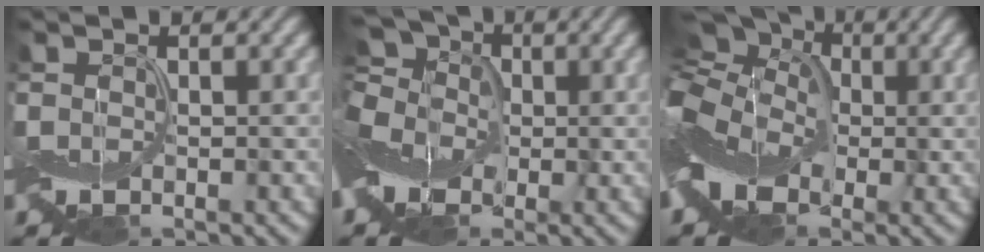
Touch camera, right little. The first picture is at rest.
{"total": 9.3, "force": [-0.4, 7.4, 5.7], "torque": [-0.123, 0.012, -0.029]}
{"total": 11.0, "force": [-0.2, 8.5, 7.0], "torque": [-0.130, 0.009, -0.023]}